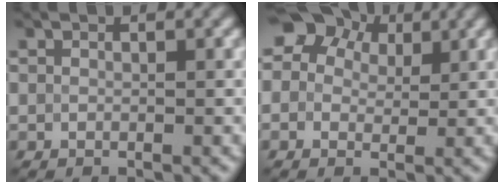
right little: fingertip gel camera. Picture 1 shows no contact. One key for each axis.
{"total": 13.7, "fx": 6.5, "fy": 9.9, "fz": 7.0, "tx": -0.170, "ty": 0.038, "tz": 0.101}